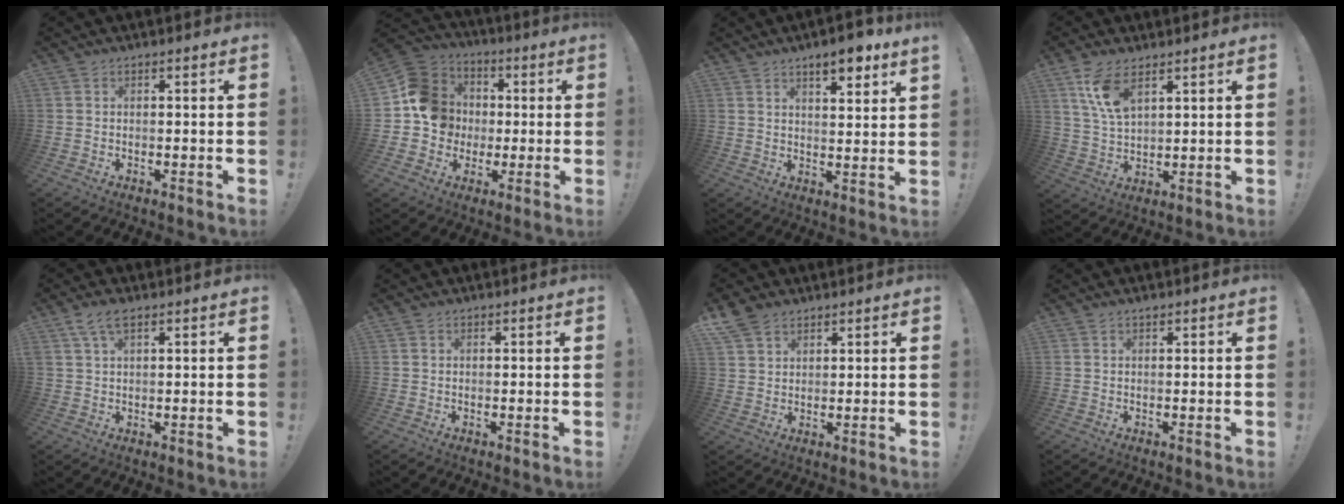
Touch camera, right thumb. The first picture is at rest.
{"total": 14.3, "force": [-0.2, 13.2, 5.4], "torque": [-0.066, 0.021, 0.013]}
{"total": 7.4, "force": [5.3, 1.3, 5.0], "torque": [-0.068, -0.030, 0.087]}
{"total": 9.5, "force": [5.7, 4.3, 6.3], "torque": [-0.131, -0.019, 0.107]}
{"total": 5.0, "force": [2.9, 2.1, 3.6], "torque": [-0.066, -0.002, 0.055]}
{"total": 0.6, "force": [0.4, 0.4, 0.0], "torque": [0.008, -0.003, 0.007]}
{"total": 6.5, "force": [4.7, 4.0, 2.1], "torque": [-0.041, -0.020, 0.092]}
{"total": 0.7, "force": [0.7, 0.0, 0.2], "torque": [-0.003, -0.002, 0.014]}